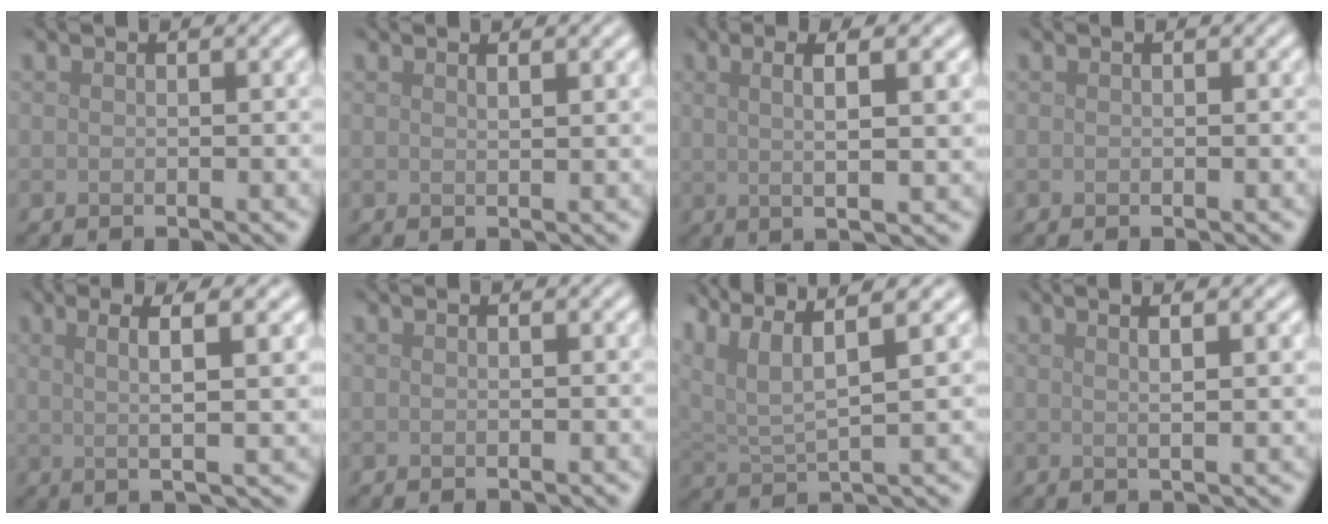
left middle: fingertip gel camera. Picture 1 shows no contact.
{"total": 1.1, "force": [0.8, 0.4, 0.7], "torque": [-0.002, 0.002, 0.009]}
{"total": 5.6, "force": [1.4, 1.2, 5.3], "torque": [-0.080, 0.006, 0.021]}
{"total": 0.0}
{"total": 5.9, "force": [1.7, 1.0, 5.6], "torque": [-0.087, 0.008, 0.028]}
{"total": 0.0}
{"total": 8.5, "force": [5.7, 2.4, 5.8], "torque": [-0.132, 0.020, 0.098]}
{"total": 4.3, "force": [2.1, 1.4, 3.5], "torque": [-0.026, 0.015, 0.005]}